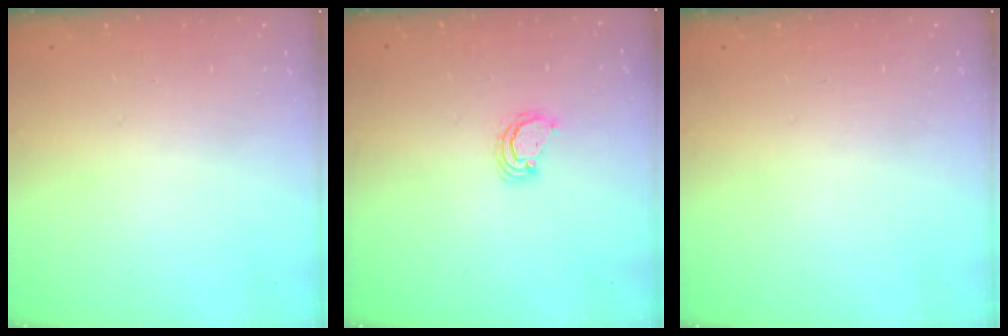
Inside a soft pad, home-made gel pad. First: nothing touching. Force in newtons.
{"total": 2.9, "press": 2.9, "slide": 0.3}
{"total": 0.0}